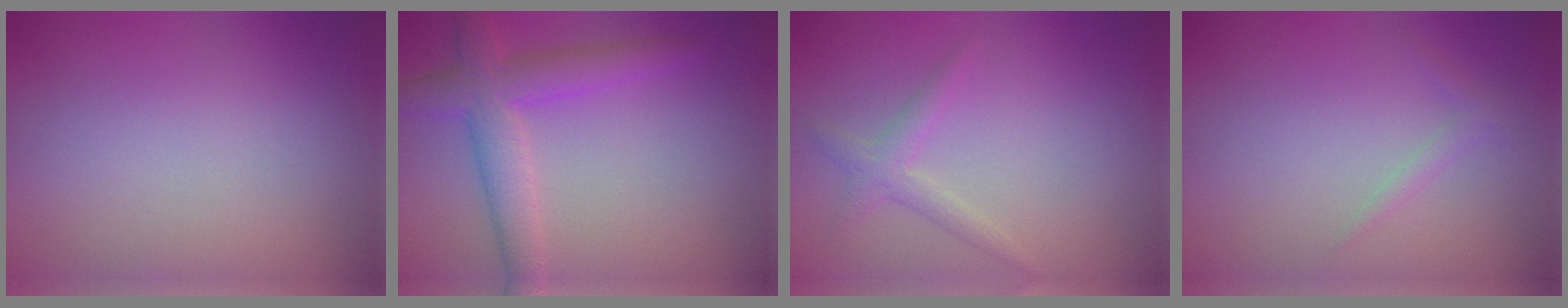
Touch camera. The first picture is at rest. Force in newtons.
{"total": 4.8, "press": 4.8, "slide": 0.2}
{"total": 1.8, "press": 1.8, "slide": 0.1}
{"total": 0.9, "press": 0.9, "slide": 0.0}